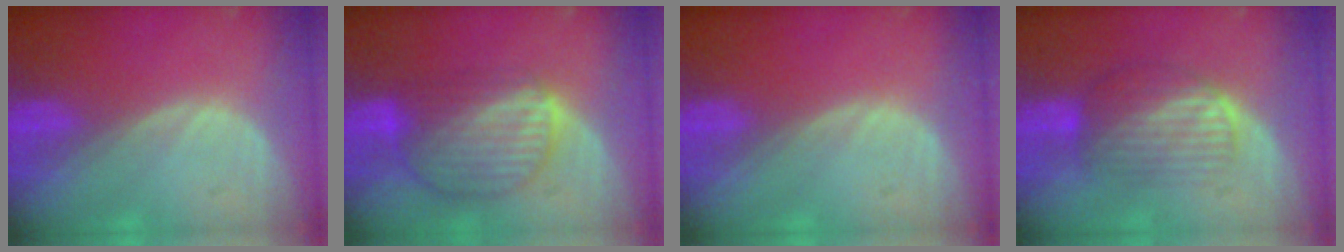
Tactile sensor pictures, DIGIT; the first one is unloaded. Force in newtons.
{"total": 8.9, "press": 7.7, "slide": 4.4}
{"total": 0.0}
{"total": 6.5, "press": 6.3, "slide": 1.7}